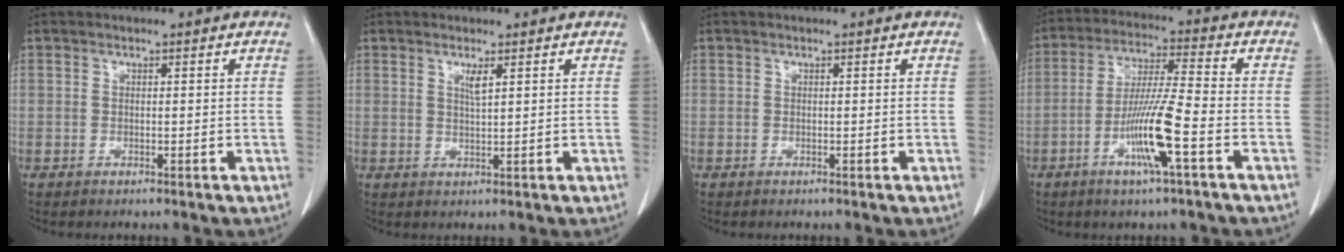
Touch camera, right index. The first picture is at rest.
{"total": 1.7, "force": [0.9, 0.0, 1.5], "torque": [-0.030, -0.004, 0.019]}
{"total": 0.0}
{"total": 7.8, "force": [-2.7, 0.0, 7.3], "torque": [-0.136, -0.006, -0.051]}